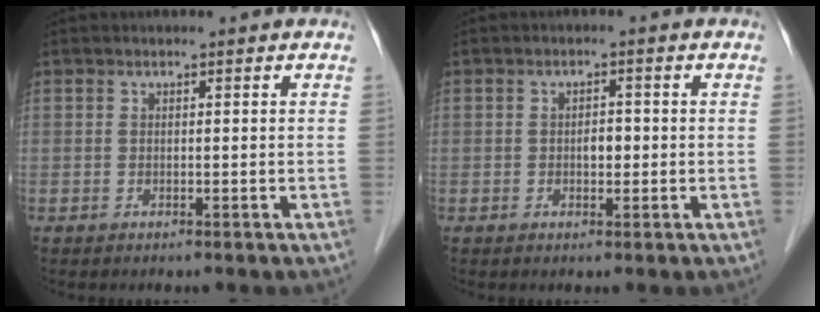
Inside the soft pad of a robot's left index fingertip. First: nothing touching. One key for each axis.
{"total": 2.1, "fx": -0.3, "fy": 1.1, "fz": 1.7, "tx": -0.026, "ty": 0.003, "tz": -0.004}